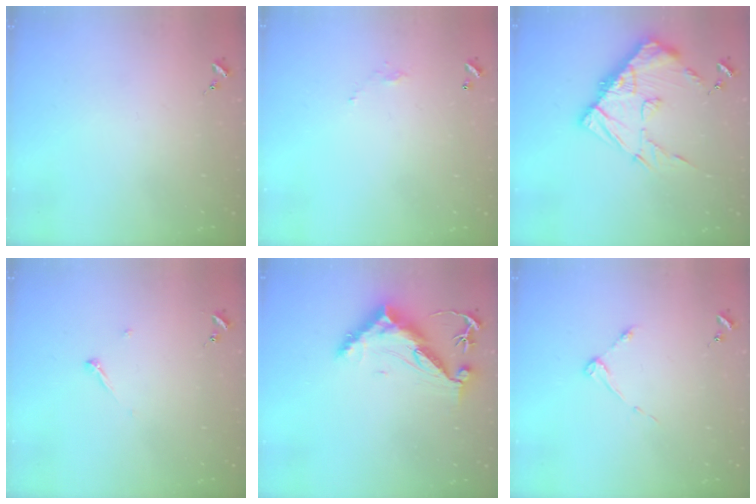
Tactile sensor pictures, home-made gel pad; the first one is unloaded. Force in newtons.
{"total": 3.7, "press": 3.7, "slide": 0.1}
{"total": 18.5, "press": 18.5, "slide": 1.8}
{"total": 3.2, "press": 3.2, "slide": 0.3}
{"total": 12.9, "press": 12.8, "slide": 0.9}
{"total": 3.7, "press": 3.7, "slide": 0.5}